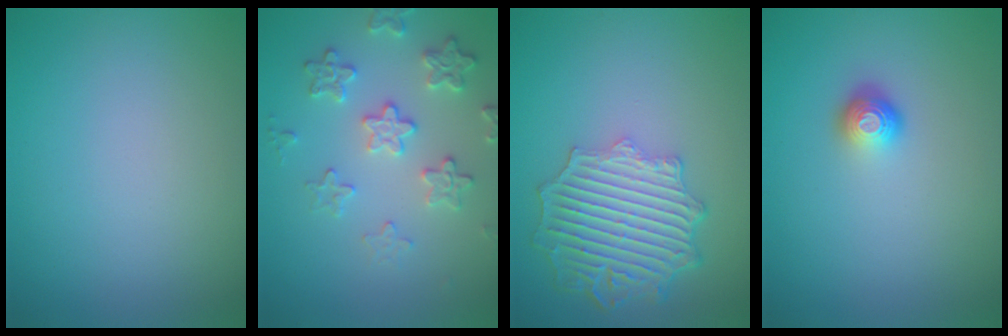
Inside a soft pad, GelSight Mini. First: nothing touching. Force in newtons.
{"total": 3.3, "press": 3.2, "slide": 0.8}
{"total": 6.9, "press": 5.4, "slide": 4.3}
{"total": 1.7, "press": 1.3, "slide": 1.2}